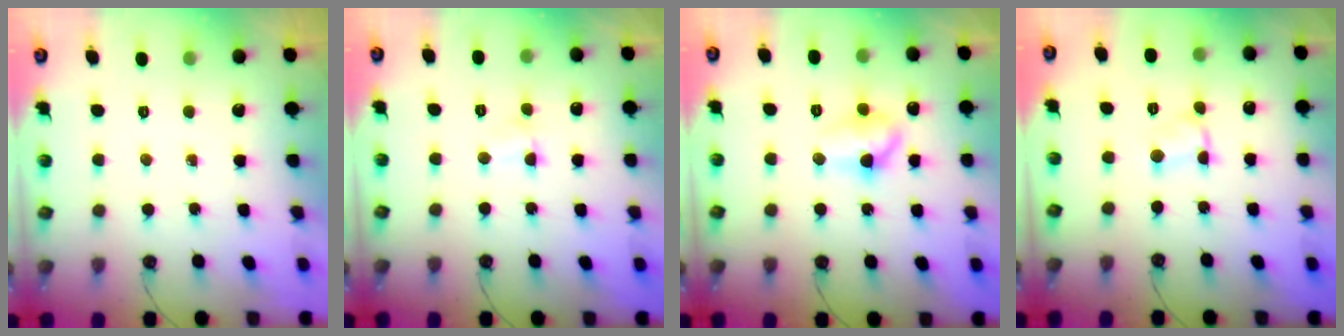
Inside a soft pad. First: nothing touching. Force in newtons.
{"total": 2.2, "press": 2.1, "slide": 0.5}
{"total": 9.0, "press": 9.0, "slide": 0.8}
{"total": 1.4, "press": 1.4, "slide": 0.2}